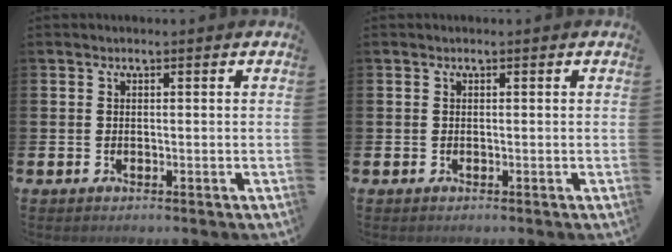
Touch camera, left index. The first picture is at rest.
{"total": 0.0}